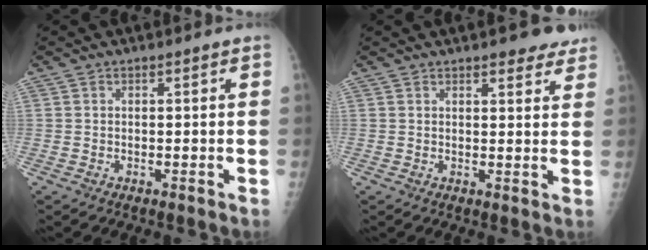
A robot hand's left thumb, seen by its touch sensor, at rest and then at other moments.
{"total": 5.5, "force": [4.2, 1.9, 3.0], "torque": [-0.011, -0.014, 0.047]}